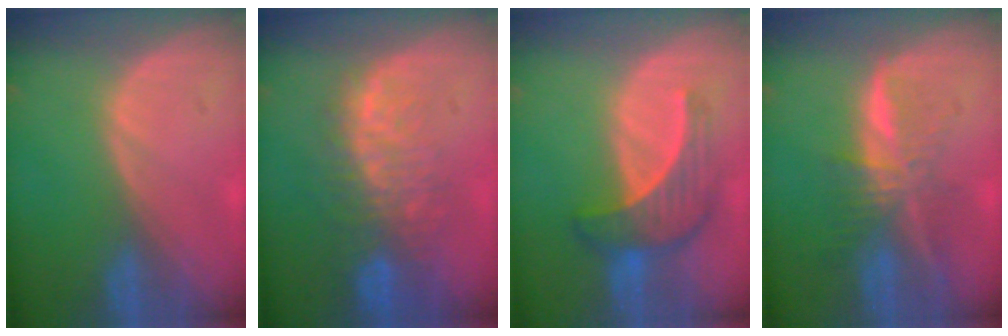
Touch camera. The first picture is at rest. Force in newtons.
{"total": 10.1, "press": 8.6, "slide": 5.3}
{"total": 7.2, "press": 6.7, "slide": 2.8}
{"total": 7.4, "press": 6.2, "slide": 3.9}